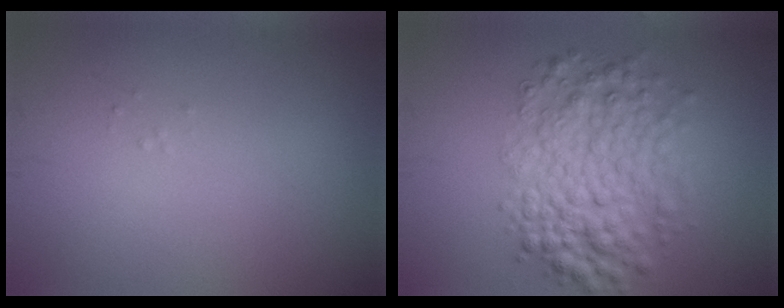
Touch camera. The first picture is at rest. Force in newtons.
{"total": 6.5, "press": 6.5, "slide": 0.2}